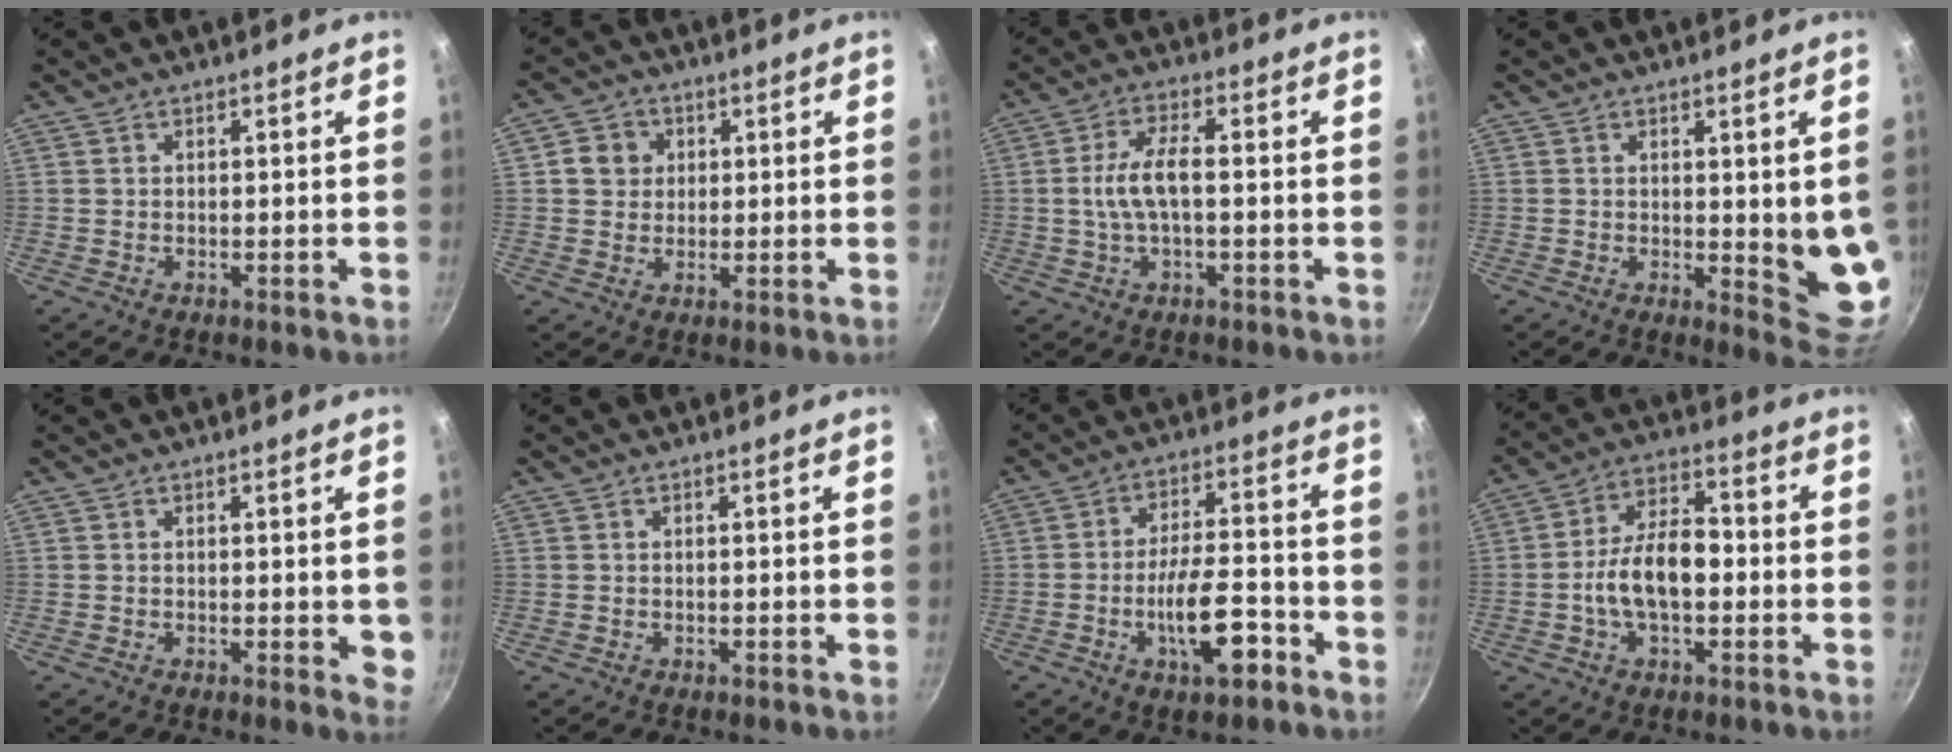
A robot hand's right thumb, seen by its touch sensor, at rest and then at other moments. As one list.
[{"total": 5.1, "force": [1.1, 4.7, 1.7], "torque": [0.003, 0.005, 0.011]}, {"total": 7.2, "force": [-0.4, 2.8, 6.6], "torque": [-0.134, 0.021, -0.011]}, {"total": 8.6, "force": [0.5, 2.6, 8.1], "torque": [-0.074, -0.027, 0.010]}, {"total": 3.5, "force": [-0.2, 1.4, 3.2], "torque": [-0.031, -0.009, -0.002]}, {"total": 0.0}, {"total": 11.6, "force": [-5.0, 4.3, 9.5], "torque": [-0.145, 0.033, -0.081]}, {"total": 11.4, "force": [-1.7, 6.3, 9.4], "torque": [-0.146, 0.037, -0.039]}]